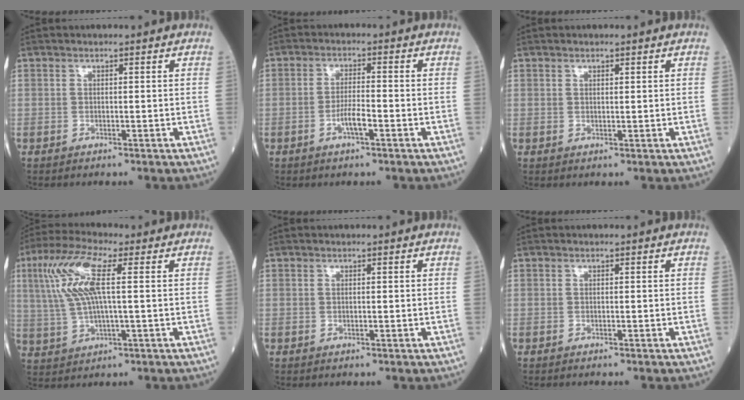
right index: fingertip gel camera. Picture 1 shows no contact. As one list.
[{"total": 3.2, "force": [-1.4, 0.4, 2.9], "torque": [-0.056, 0.001, -0.026]}, {"total": 0.6, "force": [0.4, 0.1, 0.3], "torque": [-0.010, 0.000, 0.010]}, {"total": 10.3, "force": [2.6, 2.1, 9.8], "torque": [-0.228, 0.023, 0.053]}, {"total": 0.0}, {"total": 0.0}]